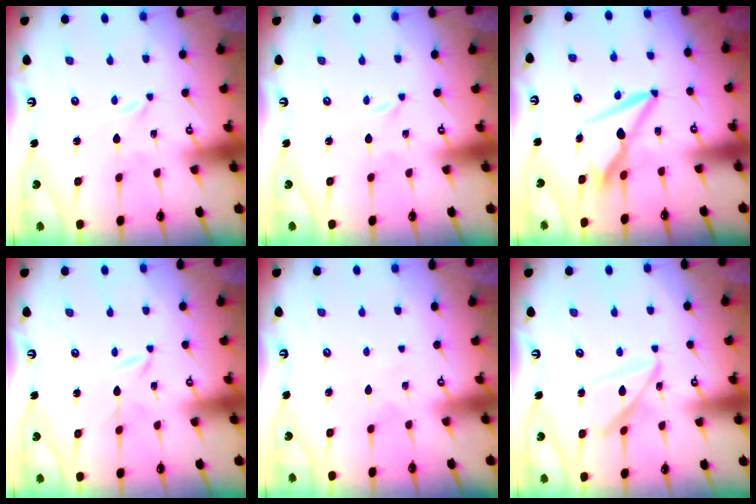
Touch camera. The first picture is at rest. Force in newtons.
{"total": 0.0}
{"total": 8.7, "press": 8.6, "slide": 1.3}
{"total": 1.8, "press": 1.8, "slide": 0.2}
{"total": 2.2, "press": 2.2, "slide": 0.2}
{"total": 11.5, "press": 11.5, "slide": 0.9}